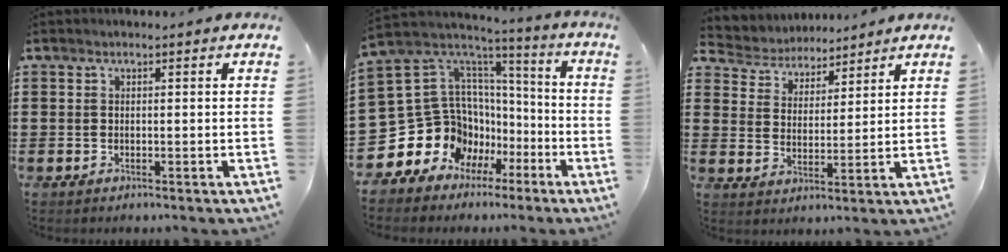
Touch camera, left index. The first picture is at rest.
{"total": 13.4, "force": [-4.3, 12.1, 3.7], "torque": [-0.128, -0.032, -0.047]}
{"total": 4.3, "force": [4.0, 1.3, -0.5], "torque": [-0.019, -0.024, 0.069]}